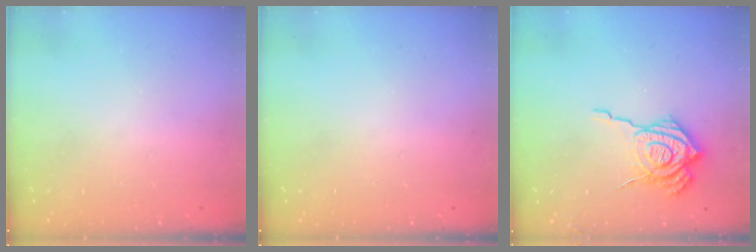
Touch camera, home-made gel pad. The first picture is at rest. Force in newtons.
{"total": 0.0}
{"total": 15.0, "press": 14.8, "slide": 1.8}